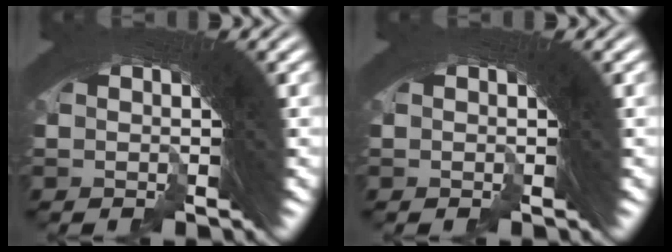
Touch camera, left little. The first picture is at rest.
{"total": 0.0}